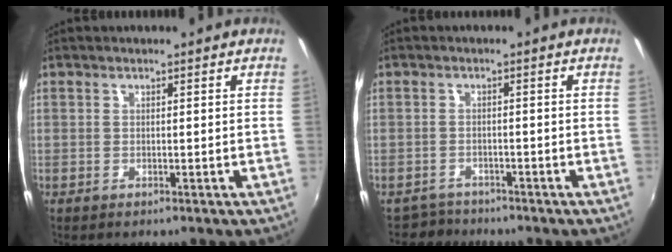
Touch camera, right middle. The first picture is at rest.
{"total": 2.7, "force": [-2.4, 1.1, -0.5], "torque": [0.001, 0.005, -0.043]}